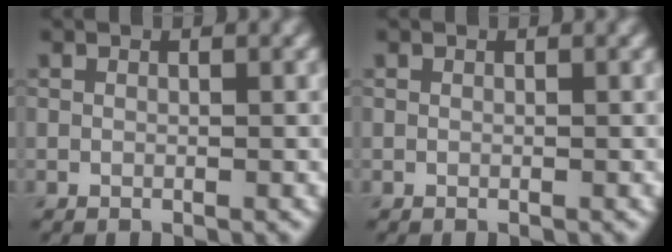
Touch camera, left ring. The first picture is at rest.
{"total": 0.0}